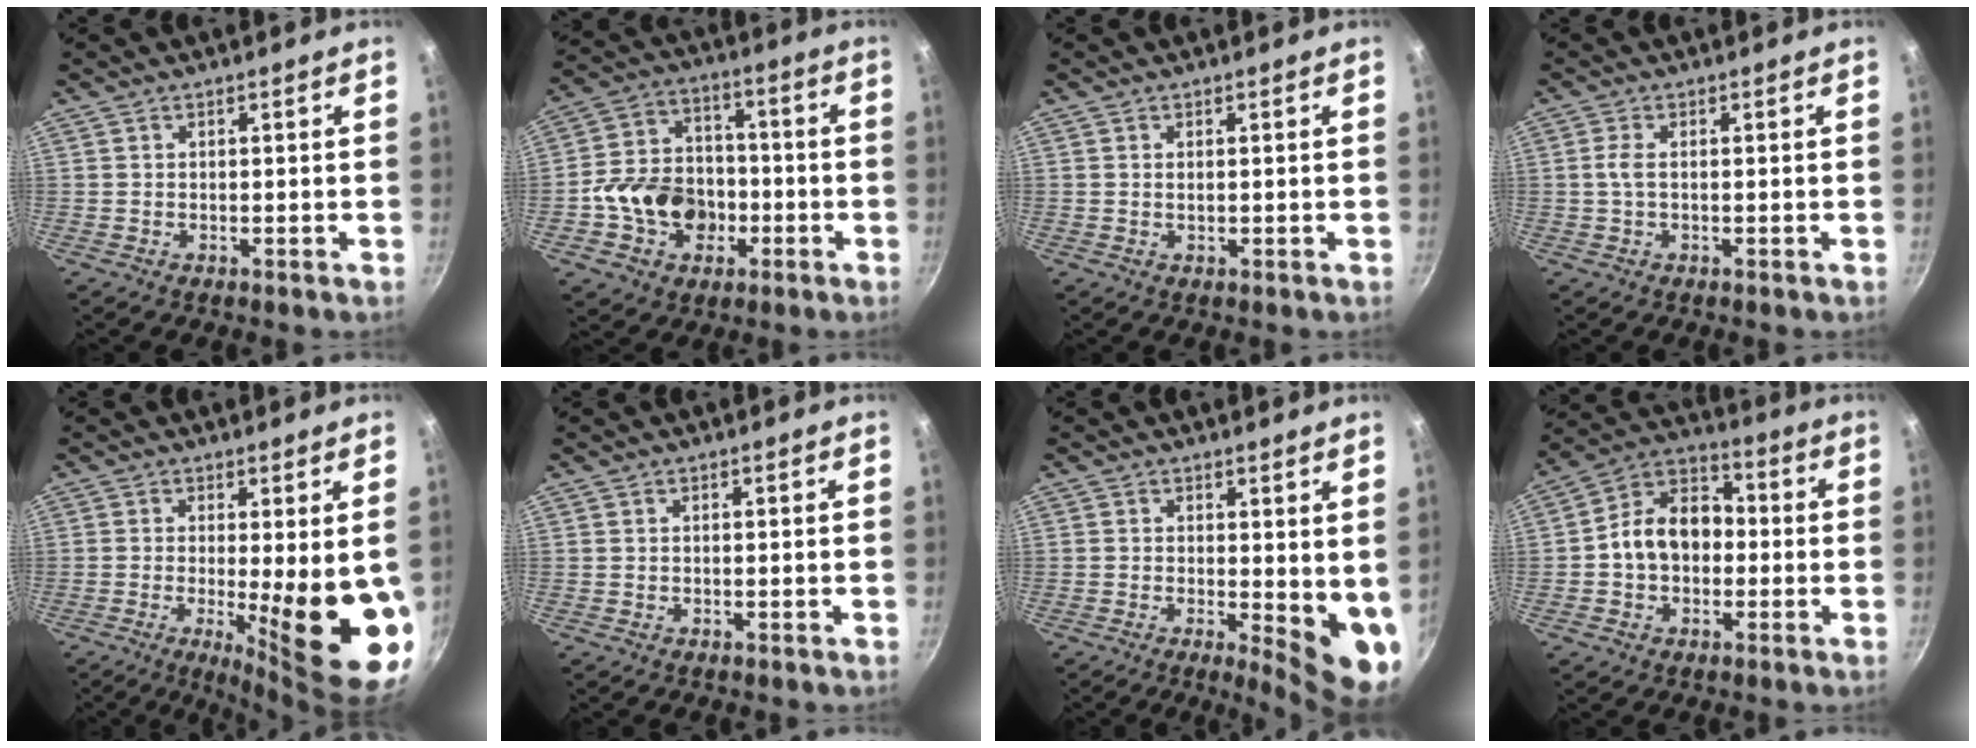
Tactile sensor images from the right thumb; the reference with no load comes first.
{"total": 14.1, "force": [-3.5, 11.4, 7.6], "torque": [-0.104, 0.044, -0.063]}
{"total": 0.7, "force": [0.1, 0.4, 0.5], "torque": [-0.008, 0.001, 0.002]}
{"total": 2.0, "force": [-0.1, 0.8, 1.9], "torque": [-0.049, 0.005, -0.003]}
{"total": 16.5, "force": [-2.1, 4.4, 15.8], "torque": [-0.201, -0.030, -0.016]}
{"total": 0.0}
{"total": 8.5, "force": [0.0, 3.2, 7.9], "torque": [-0.086, -0.017, 0.004]}
{"total": 12.3, "force": [-0.9, 9.2, 8.1], "torque": [-0.100, 0.039, -0.035]}